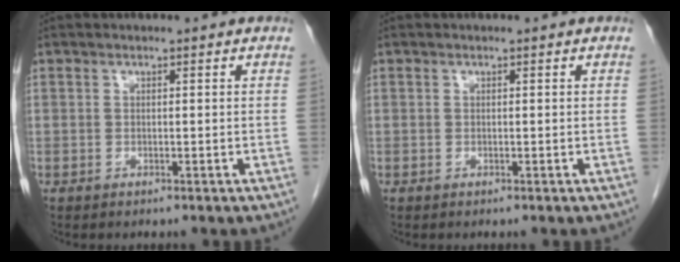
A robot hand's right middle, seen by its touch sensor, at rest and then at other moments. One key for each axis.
{"total": 0.0}